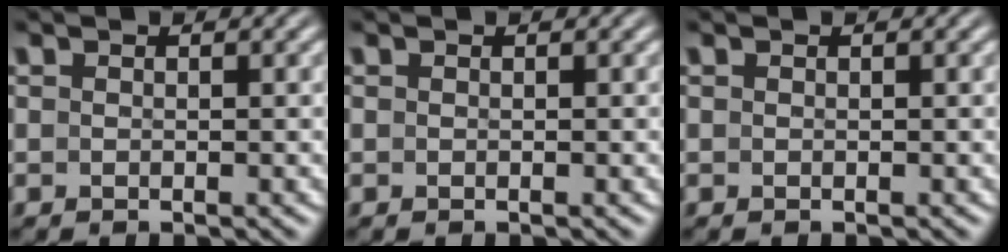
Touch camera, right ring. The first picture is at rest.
{"total": 0.0}
{"total": 0.0}